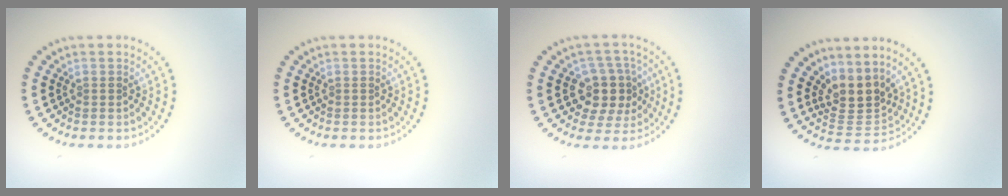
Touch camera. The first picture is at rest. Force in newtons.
{"total": 0.0}
{"total": 4.7, "press": 4.2, "slide": 1.9}
{"total": 3.5, "press": 2.6, "slide": 2.3}